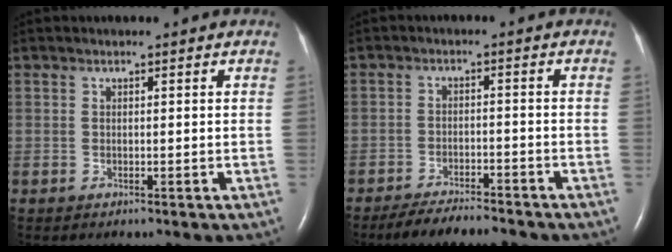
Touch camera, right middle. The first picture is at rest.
{"total": 7.4, "force": [-6.8, 1.1, 2.7], "torque": [-0.040, -0.012, -0.109]}